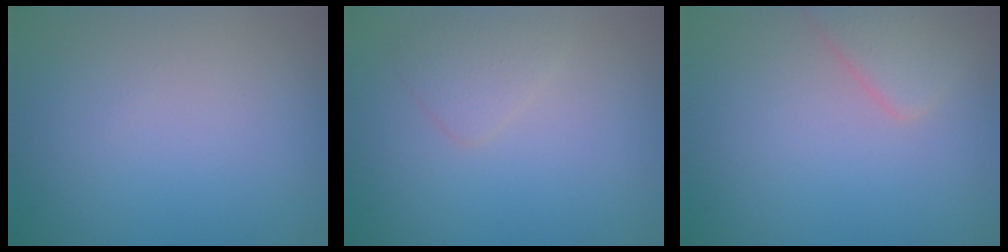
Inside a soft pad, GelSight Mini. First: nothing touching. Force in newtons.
{"total": 1.5, "press": 1.5, "slide": 0.1}
{"total": 2.3, "press": 2.3, "slide": 0.1}